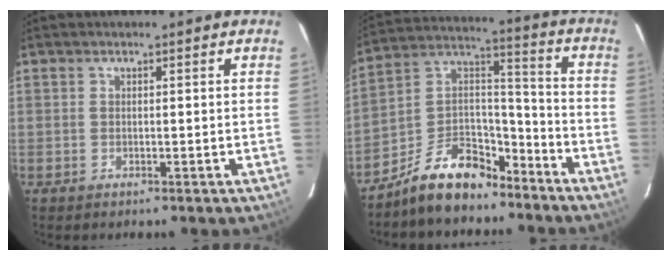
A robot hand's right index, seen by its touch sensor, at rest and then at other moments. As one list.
[{"total": 13.7, "force": [-10.4, 6.8, 5.9], "torque": [-0.122, 0.062, -0.173]}]